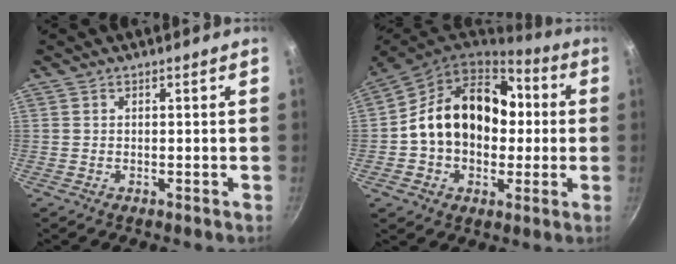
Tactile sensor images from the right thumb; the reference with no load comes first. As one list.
[{"total": 19.9, "force": [1.4, 15.1, 12.9], "torque": [-0.175, 0.041, 0.016]}]